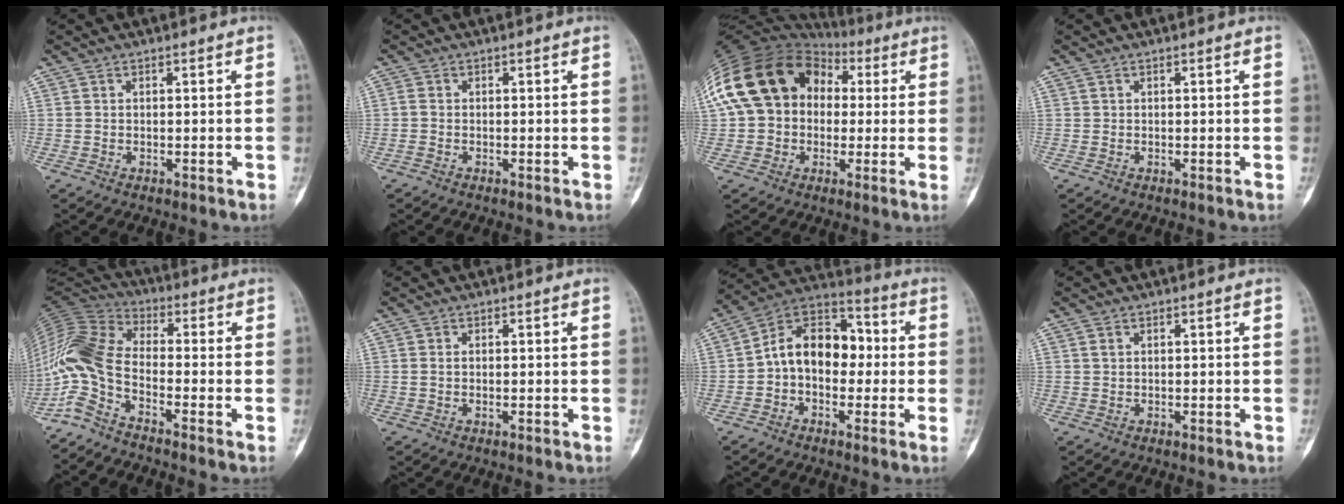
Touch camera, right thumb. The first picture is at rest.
{"total": 1.0, "force": [-0.3, 0.6, 0.7], "torque": [-0.020, -0.001, -0.010]}
{"total": 20.8, "force": [4.0, 16.1, 12.5], "torque": [-0.252, 0.062, 0.072]}
{"total": 0.0}
{"total": 10.8, "force": [-4.9, 4.4, 8.7], "torque": [-0.194, 0.053, -0.117]}
{"total": 1.0, "force": [0.0, 0.4, 0.9], "torque": [-0.025, 0.000, 0.002]}
{"total": 13.6, "force": [-0.3, 9.2, 10.0], "torque": [-0.129, 0.044, -0.021]}
{"total": 0.8, "force": [0.3, 0.5, 0.6], "torque": [-0.014, 0.004, 0.007]}